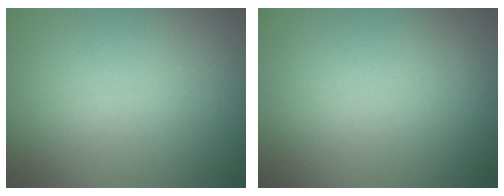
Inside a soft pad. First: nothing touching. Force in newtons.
{"total": 0.0}